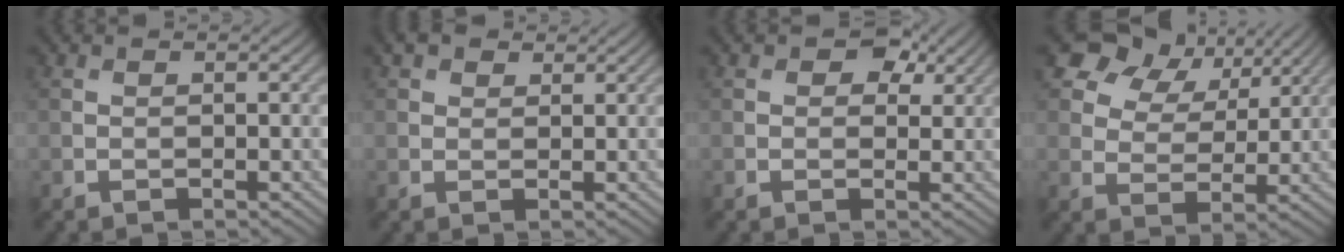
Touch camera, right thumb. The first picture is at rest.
{"total": 2.5, "force": [1.6, 1.6, 1.0], "torque": [-0.020, 0.005, 0.030]}
{"total": 3.7, "force": [1.8, 2.4, 2.1], "torque": [-0.025, -0.004, 0.021]}
{"total": 9.9, "force": [6.5, 6.2, 4.3], "torque": [-0.106, 0.006, 0.117]}